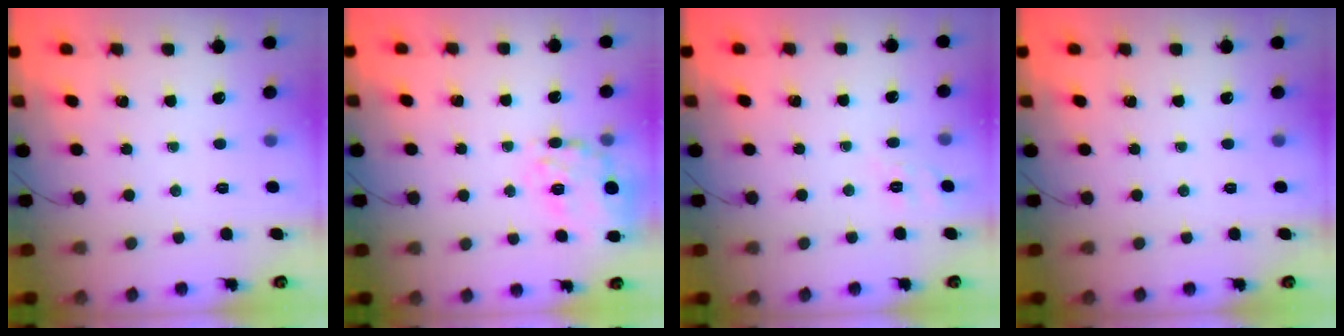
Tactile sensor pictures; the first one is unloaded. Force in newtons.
{"total": 19.9, "press": 19.7, "slide": 3.0}
{"total": 1.7, "press": 0.2, "slide": 1.7}
{"total": 0.0}